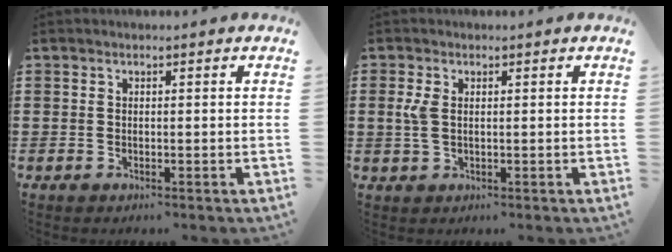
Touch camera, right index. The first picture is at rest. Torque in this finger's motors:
{"motor_torque": [0.53, 0.06, 0.09, 0.07]}